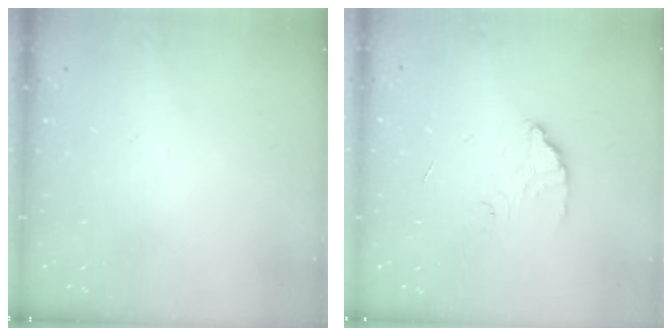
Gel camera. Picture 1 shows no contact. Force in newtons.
{"total": 3.1, "press": 3.0, "slide": 0.4}